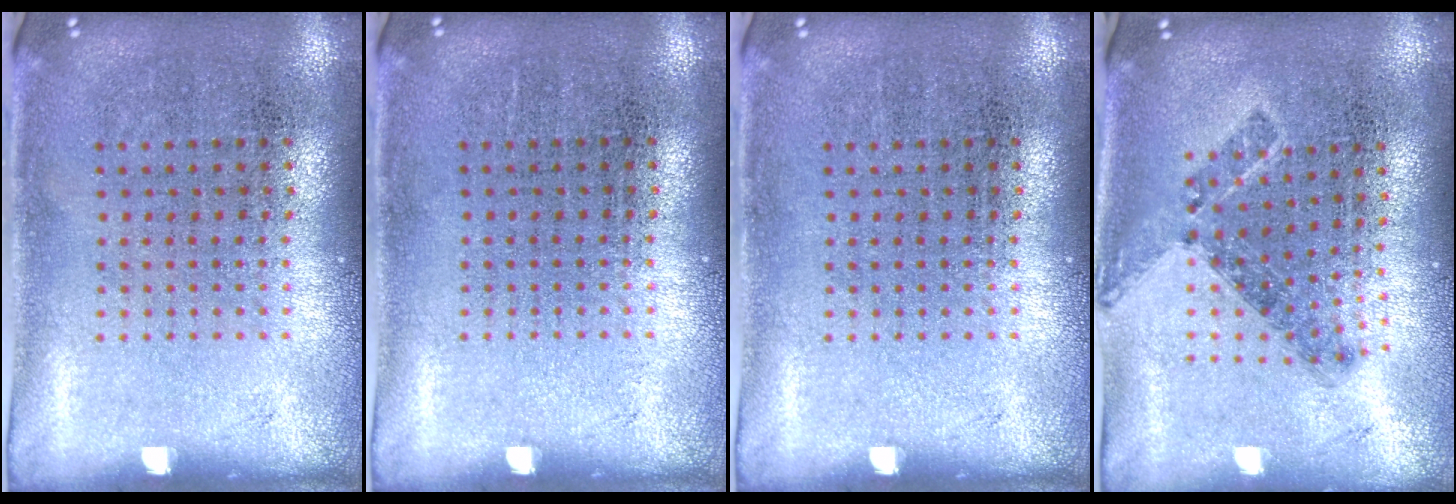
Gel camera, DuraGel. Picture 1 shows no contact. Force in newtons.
{"total": 0.0}
{"total": 0.0}
{"total": 0.7, "press": 0.7, "slide": 0.3}